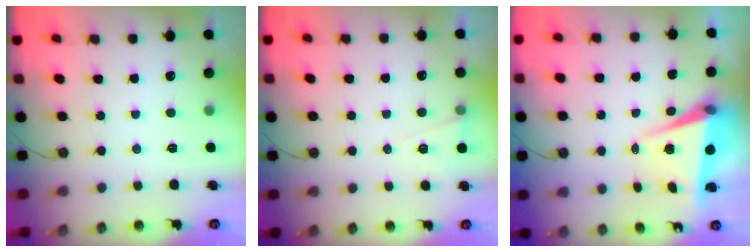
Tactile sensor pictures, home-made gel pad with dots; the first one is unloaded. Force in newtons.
{"total": 5.2, "press": 2.9, "slide": 4.3}
{"total": 5.8, "press": 4.9, "slide": 3.1}